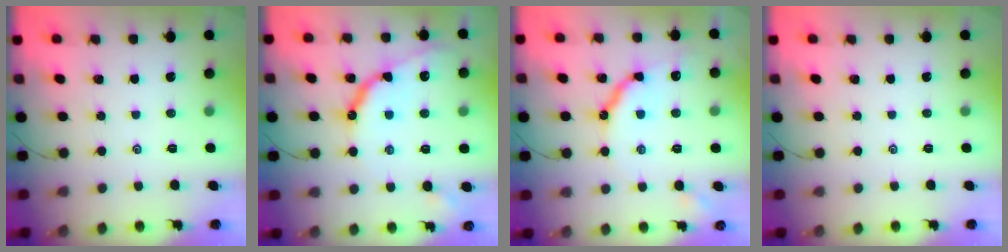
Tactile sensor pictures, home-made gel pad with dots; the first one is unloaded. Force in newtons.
{"total": 12.7, "press": 12.6, "slide": 1.2}
{"total": 10.3, "press": 10.2, "slide": 1.1}
{"total": 0.0}